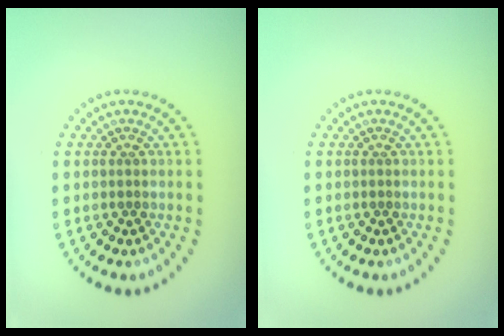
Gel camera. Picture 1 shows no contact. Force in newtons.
{"total": 0.0}